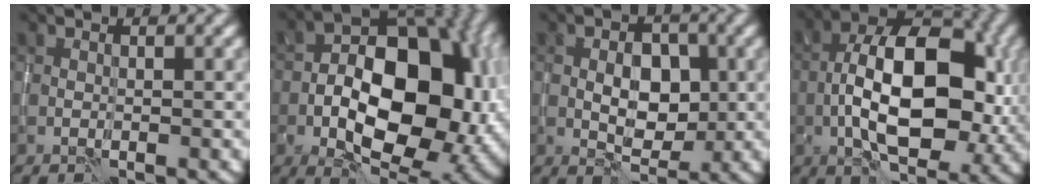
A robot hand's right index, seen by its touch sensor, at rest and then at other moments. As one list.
[{"total": 14.3, "force": [-1.8, 8.4, 11.5], "torque": [-0.155, 0.005, -0.037]}, {"total": 4.3, "force": [0.0, 2.7, 3.3], "torque": [-0.049, 0.000, 0.002]}, {"total": 12.2, "force": [-1.4, 6.2, 10.5], "torque": [-0.168, 0.015, -0.031]}]